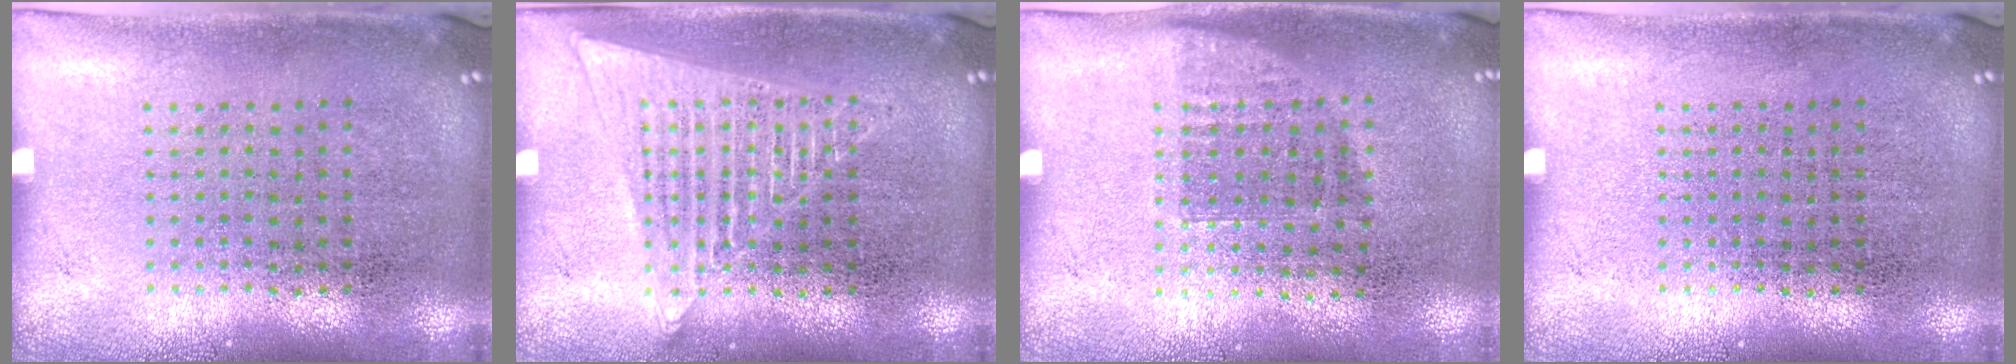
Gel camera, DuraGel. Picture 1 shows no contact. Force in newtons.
{"total": 2.4, "press": 2.4, "slide": 0.3}
{"total": 0.7, "press": 0.6, "slide": 0.3}
{"total": 0.0}